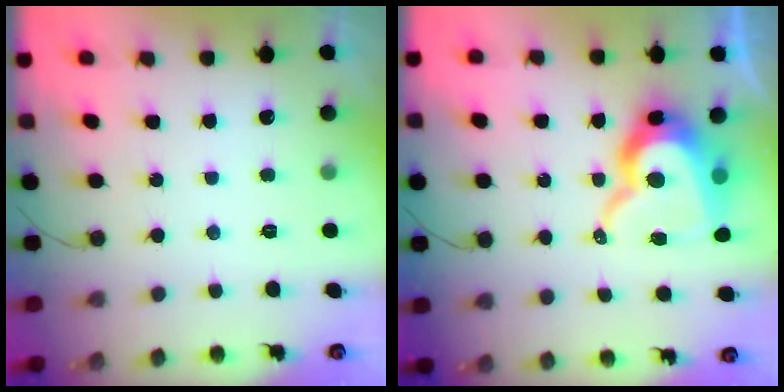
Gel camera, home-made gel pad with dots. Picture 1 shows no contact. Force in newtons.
{"total": 15.7, "press": 15.7, "slide": 1.3}